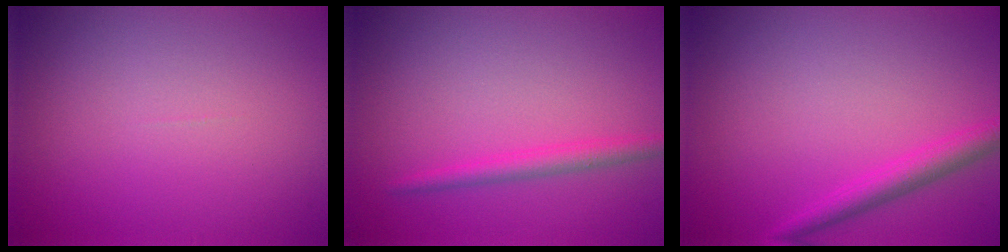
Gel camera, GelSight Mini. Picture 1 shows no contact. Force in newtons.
{"total": 1.9, "press": 1.8, "slide": 0.2}
{"total": 2.5, "press": 2.5, "slide": 0.1}